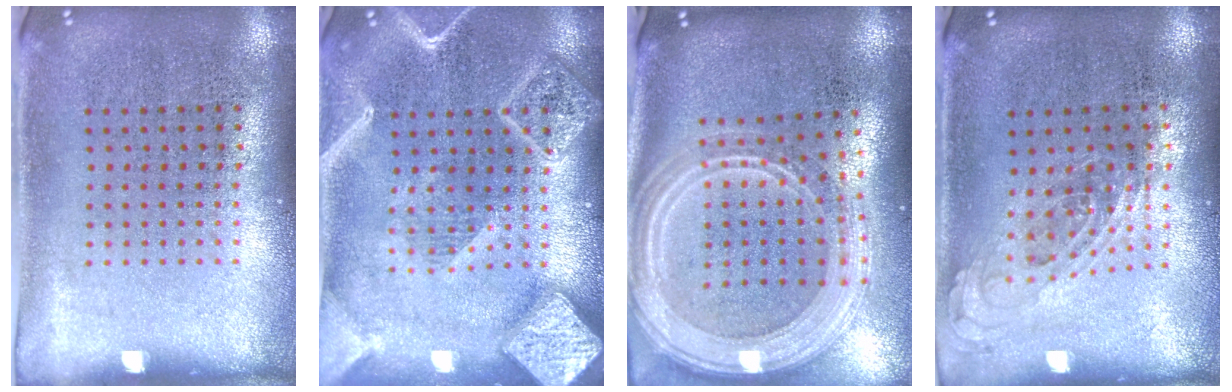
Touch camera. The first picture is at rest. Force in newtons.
{"total": 4.2, "press": 4.1, "slide": 0.7}
{"total": 3.0, "press": 2.5, "slide": 1.7}
{"total": 0.8, "press": 0.7, "slide": 0.3}